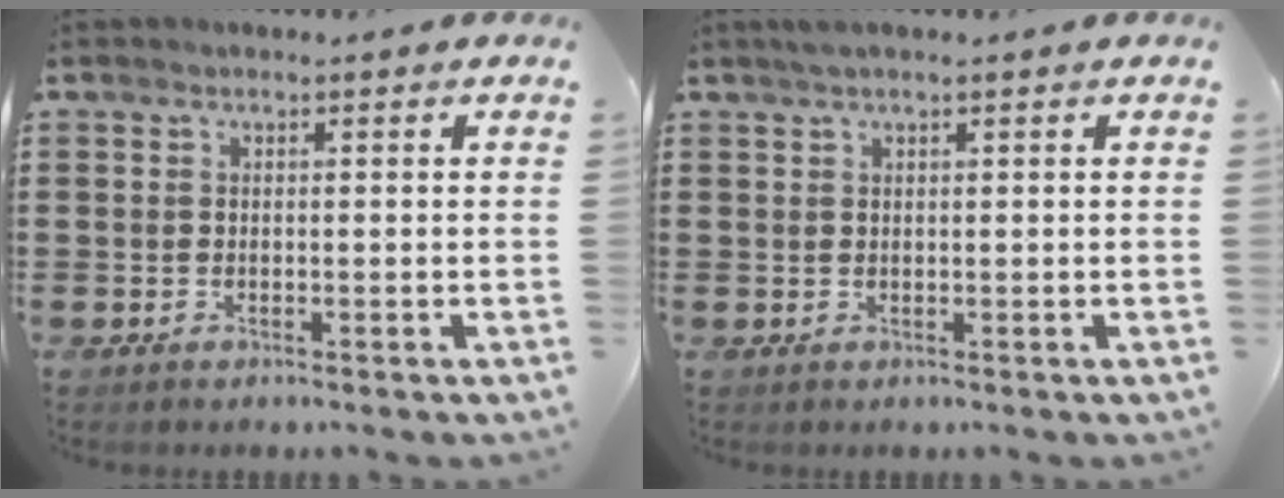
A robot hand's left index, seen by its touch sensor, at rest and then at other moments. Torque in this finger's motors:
{"motor_torque": [0.14, 0.15, 0.07, 0.01]}